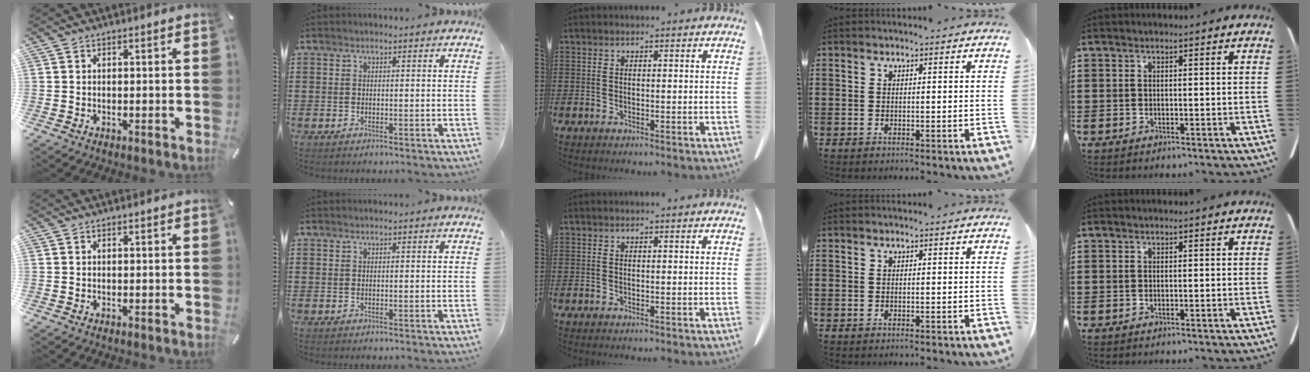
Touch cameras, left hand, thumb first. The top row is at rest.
{}